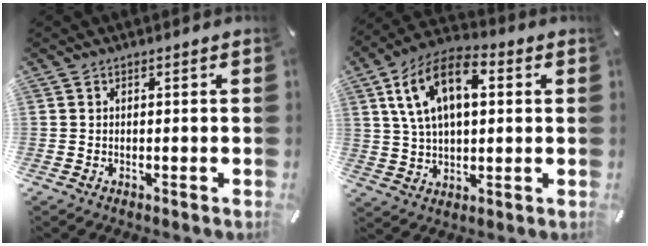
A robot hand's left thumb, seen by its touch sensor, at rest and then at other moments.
{"total": 14.2, "force": [4.8, 8.4, 10.4], "torque": [-0.218, 0.005, 0.083]}